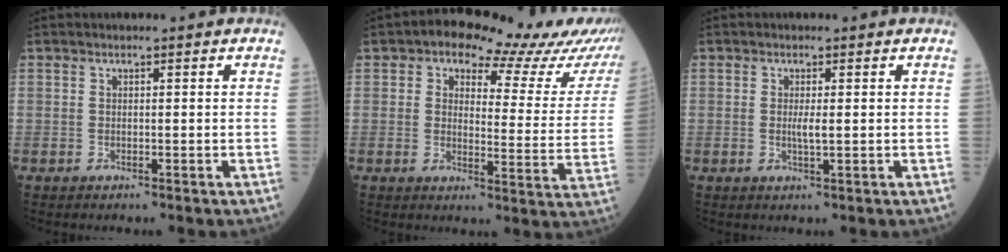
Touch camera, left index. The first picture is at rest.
{"total": 16.2, "force": [14.1, 5.7, 5.7], "torque": [-0.038, -0.023, 0.135]}
{"total": 1.7, "force": [0.1, 0.1, 1.7], "torque": [-0.036, -0.002, 0.002]}